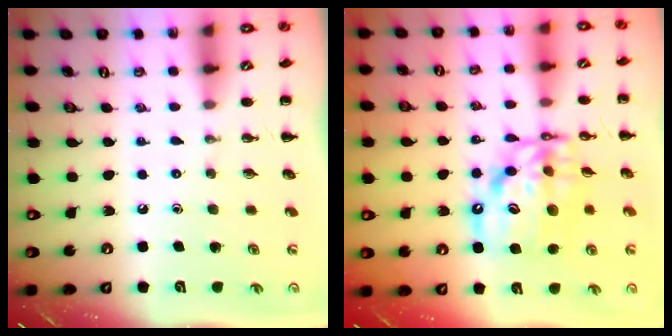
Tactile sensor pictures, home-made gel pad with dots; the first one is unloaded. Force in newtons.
{"total": 14.0, "press": 13.5, "slide": 3.9}